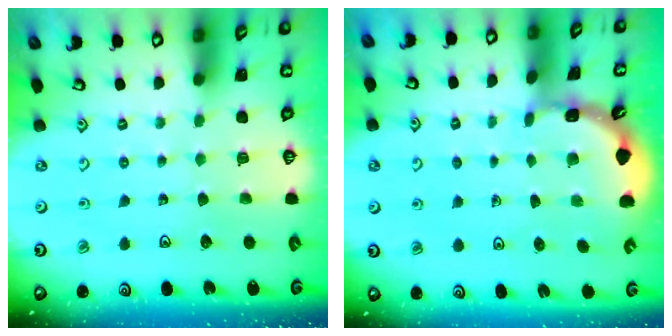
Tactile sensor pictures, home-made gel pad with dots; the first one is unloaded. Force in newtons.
{"total": 1.6, "press": 1.6, "slide": 0.1}